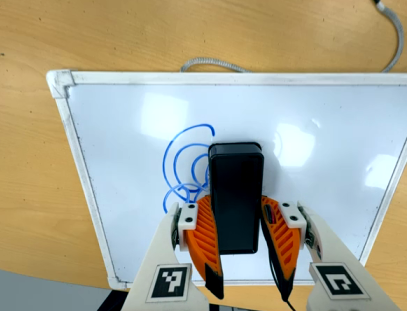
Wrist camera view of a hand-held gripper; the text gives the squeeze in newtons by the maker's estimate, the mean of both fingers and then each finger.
{"total": 11.5, "left": 11.2, "right": 11.7}